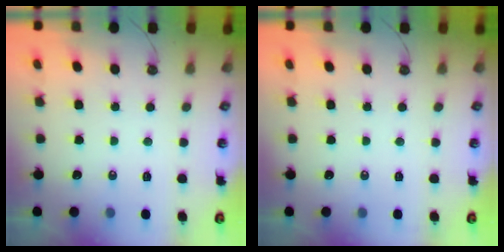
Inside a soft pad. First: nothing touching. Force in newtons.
{"total": 0.0}